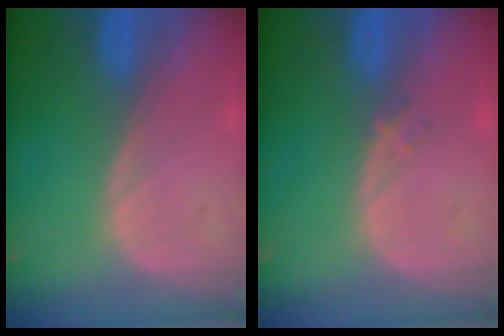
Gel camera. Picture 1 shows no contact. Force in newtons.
{"total": 0.9, "press": 0.9, "slide": 0.2}